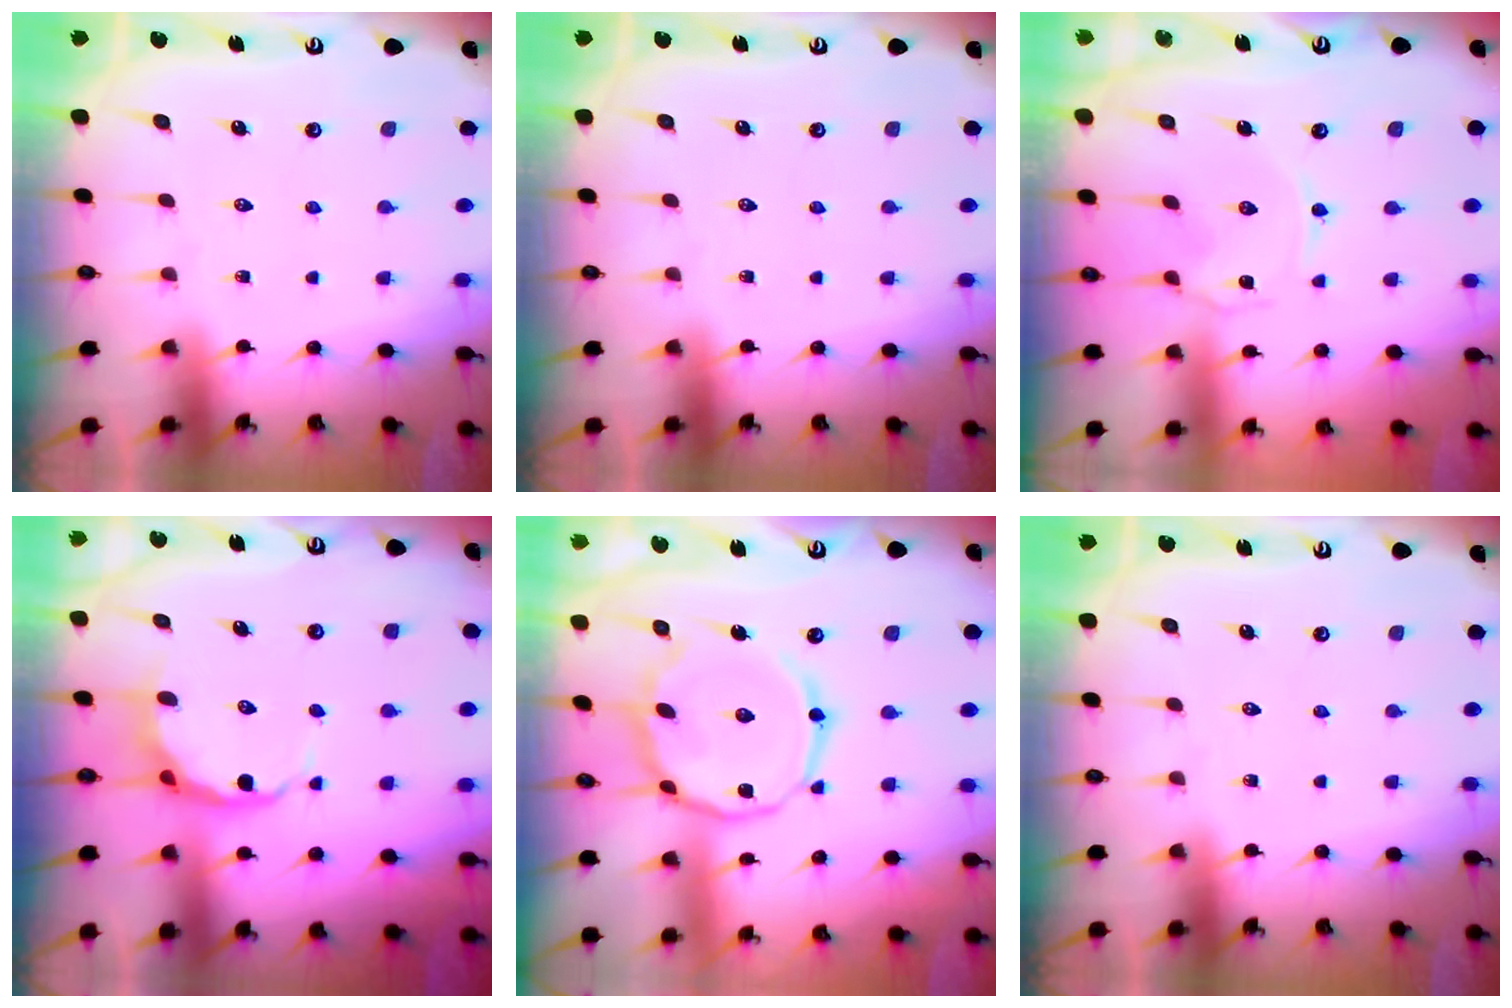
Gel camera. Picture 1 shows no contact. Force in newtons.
{"total": 0.0}
{"total": 1.0, "press": 1.0, "slide": 0.1}
{"total": 6.8, "press": 6.5, "slide": 2.2}
{"total": 15.7, "press": 15.7, "slide": 1.1}
{"total": 0.0}